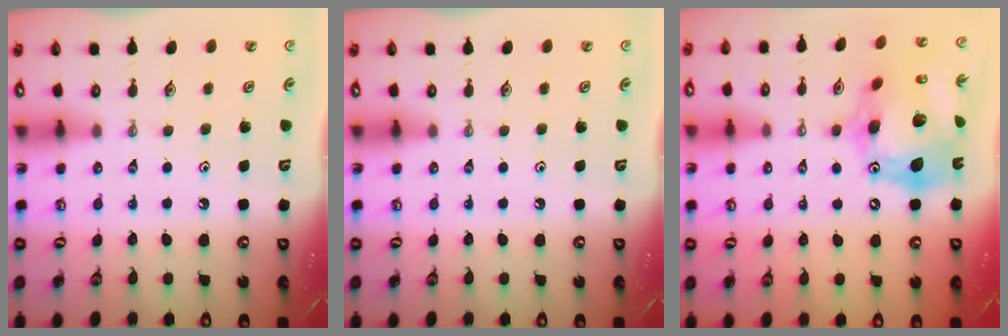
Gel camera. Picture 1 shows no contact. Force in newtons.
{"total": 0.0}
{"total": 21.6, "press": 21.5, "slide": 2.3}